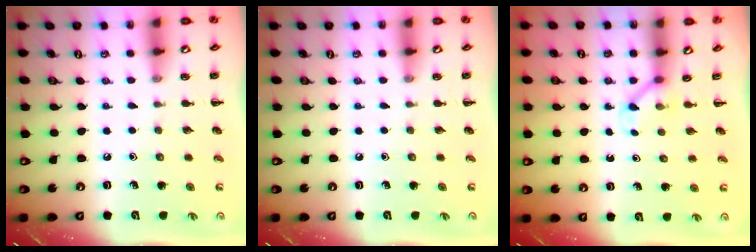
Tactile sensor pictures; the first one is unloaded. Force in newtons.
{"total": 0.0}
{"total": 2.8, "press": 2.7, "slide": 0.9}